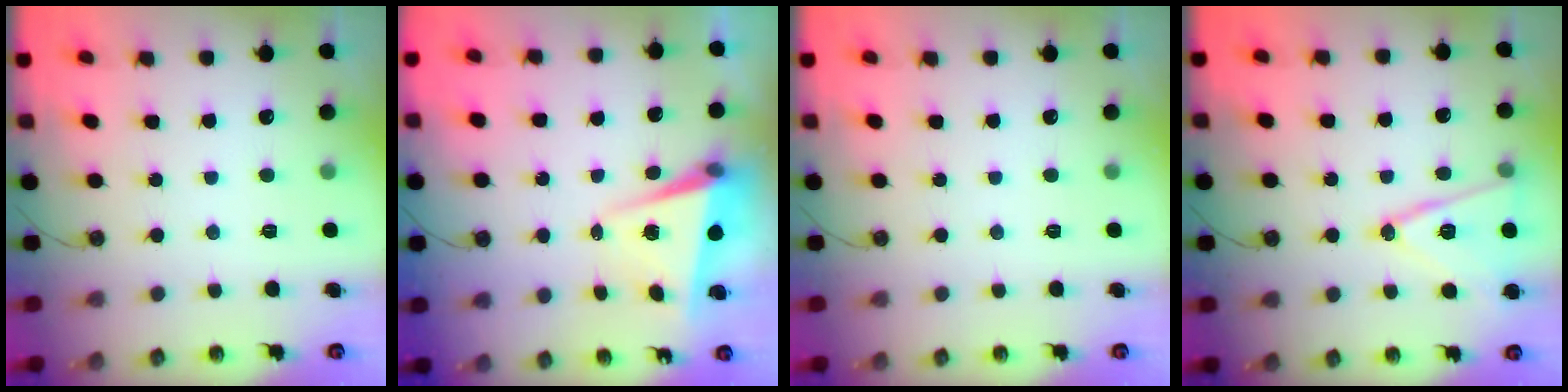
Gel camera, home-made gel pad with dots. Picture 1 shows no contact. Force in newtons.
{"total": 5.5, "press": 5.4, "slide": 1.0}
{"total": 0.0}
{"total": 14.0, "press": 13.6, "slide": 3.3}